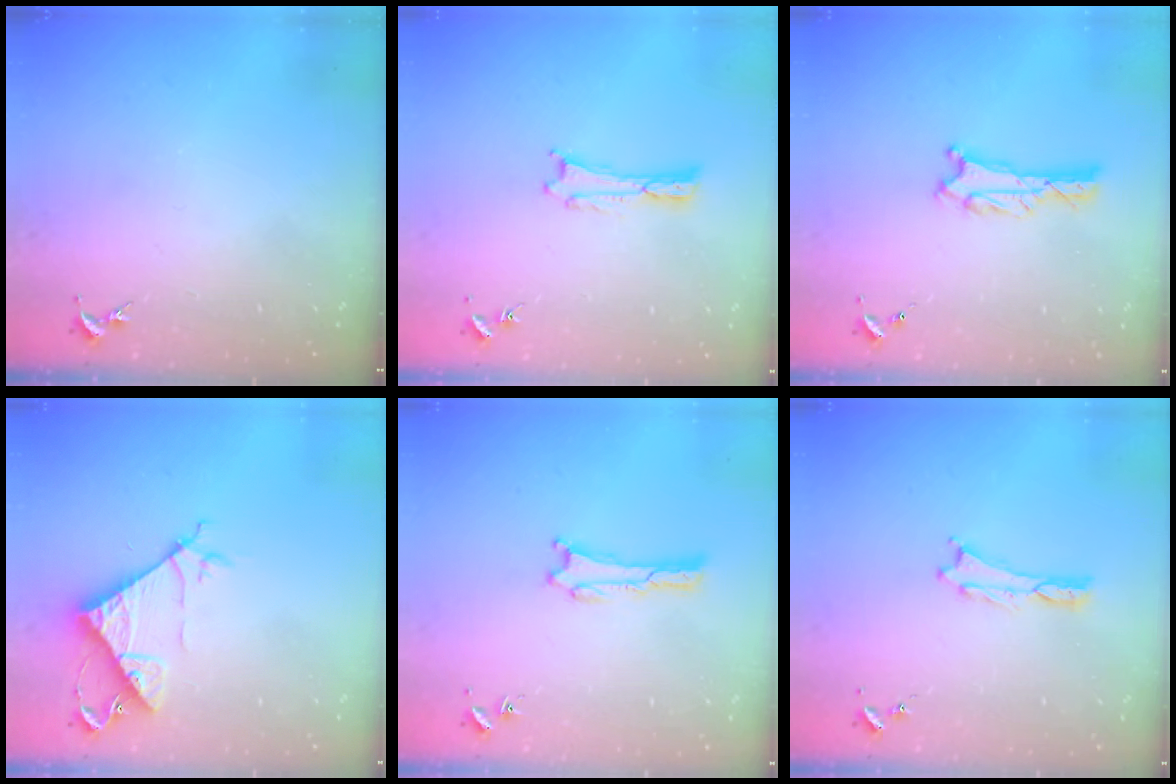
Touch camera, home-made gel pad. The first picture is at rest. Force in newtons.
{"total": 0.0}
{"total": 0.7, "press": 0.7, "slide": 0.1}
{"total": 7.7, "press": 7.7, "slide": 0.7}
{"total": 0.0}
{"total": 0.0}